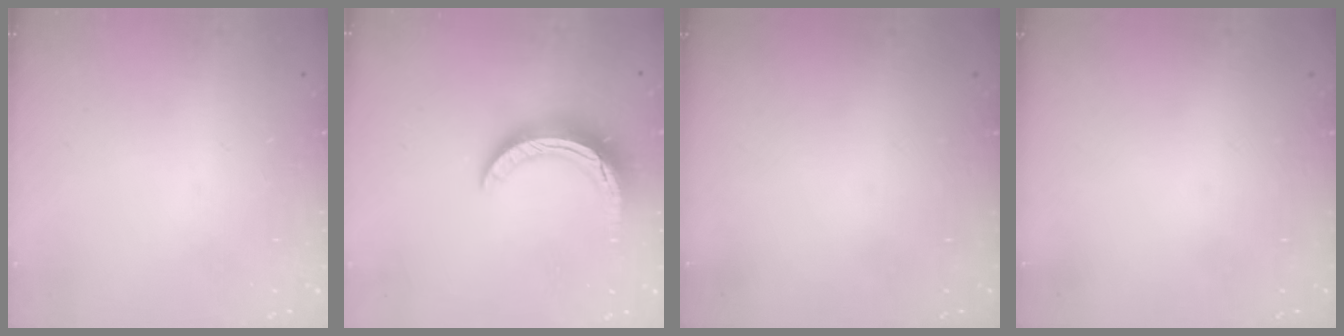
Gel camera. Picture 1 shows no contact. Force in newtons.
{"total": 11.2, "press": 11.2, "slide": 0.7}
{"total": 0.0}
{"total": 0.0}